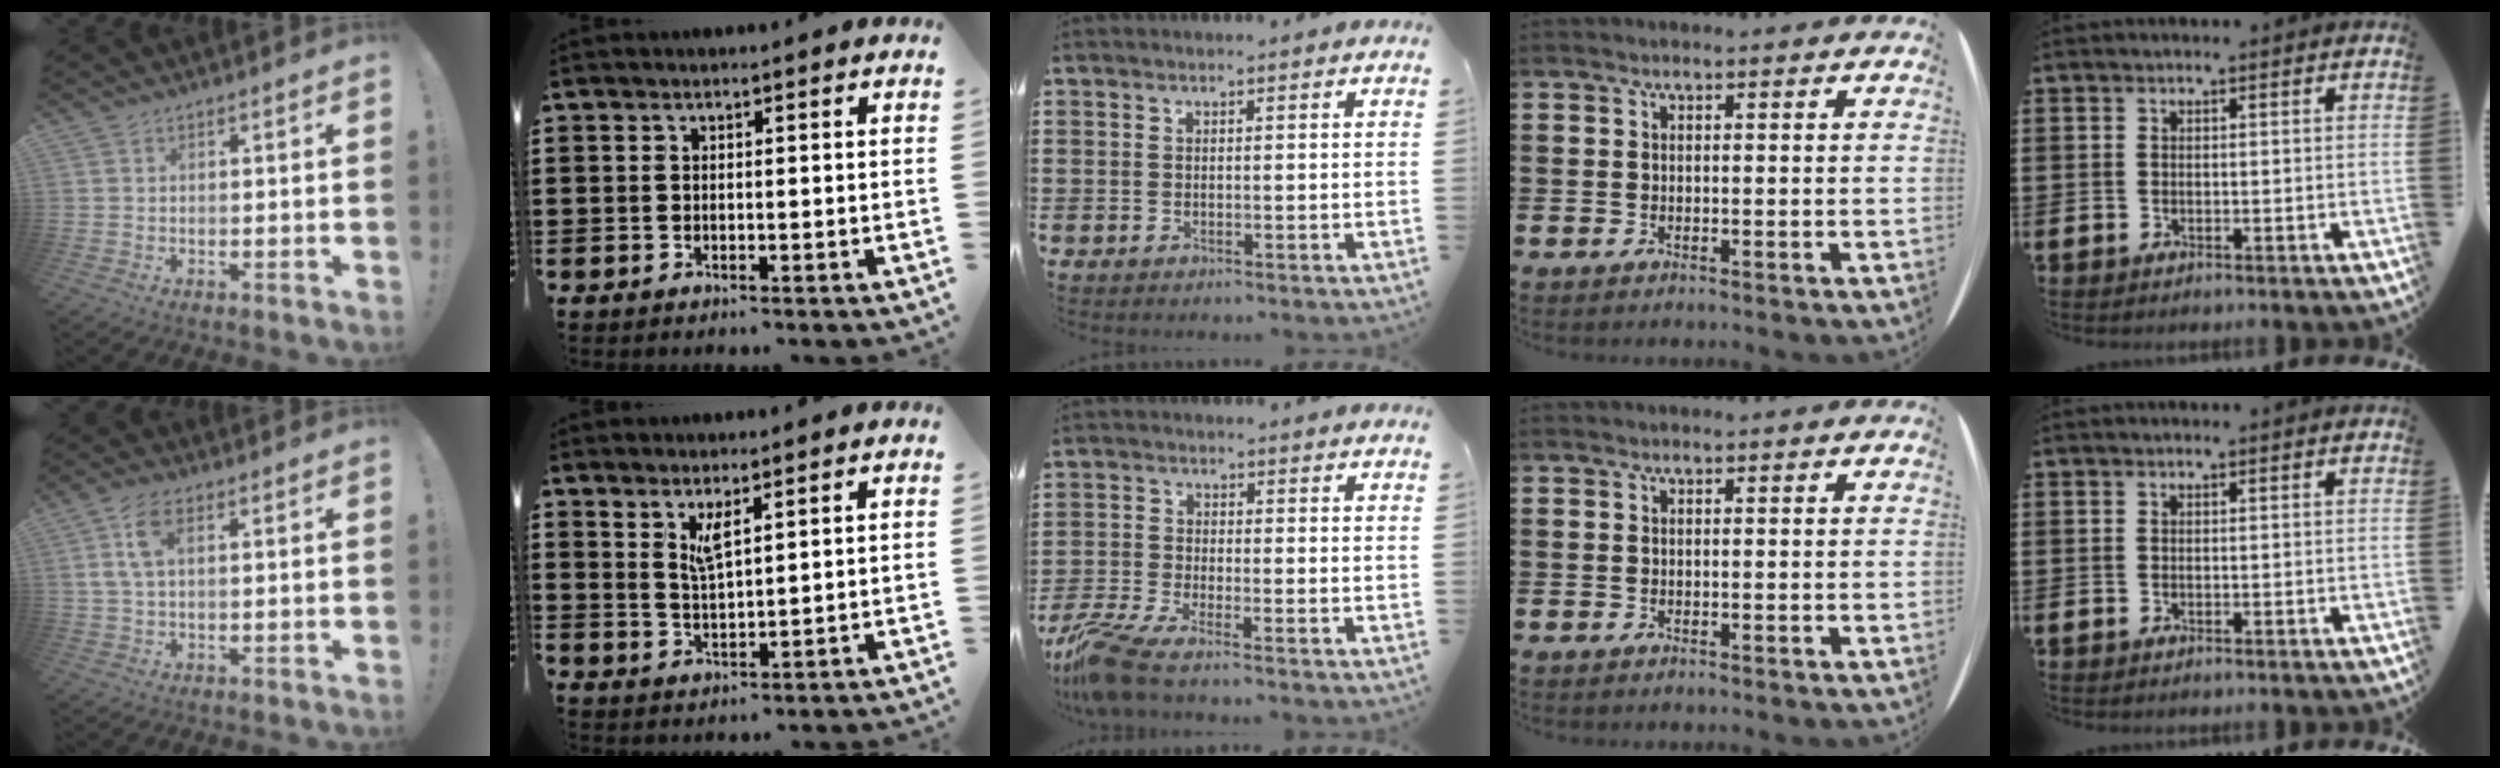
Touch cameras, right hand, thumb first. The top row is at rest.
{"thumb": {"total": 6.6, "force": [2.2, 2.9, 5.5], "torque": [-0.108, 0.006, 0.040]}, "index": {"total": 3.5, "force": [2.4, 0.8, 2.5], "torque": [-0.053, 0.002, 0.044]}, "middle": {"total": 6.2, "force": [-5.0, 0.8, 3.5], "torque": [-0.104, -0.020, -0.105]}}